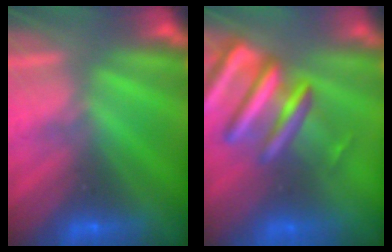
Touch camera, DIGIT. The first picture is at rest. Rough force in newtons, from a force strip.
{"total": 9.6}